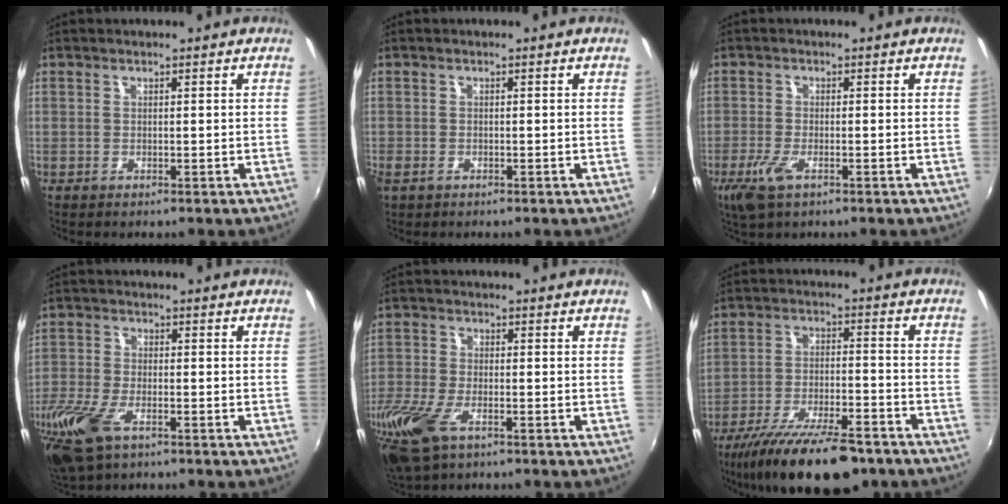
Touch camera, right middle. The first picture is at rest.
{"total": 2.5, "force": [-1.4, 1.6, 1.3], "torque": [-0.026, -0.007, -0.025]}
{"total": 5.2, "force": [-2.8, 1.8, 4.0], "torque": [-0.094, -0.015, -0.054]}
{"total": 13.3, "force": [-7.7, 6.1, 9.0], "torque": [-0.221, -0.041, -0.151]}
{"total": 14.7, "force": [-8.5, 6.9, 9.8], "torque": [-0.242, -0.048, -0.163]}
{"total": 18.7, "force": [-14.4, 5.3, 10.8], "torque": [-0.208, -0.039, -0.226]}